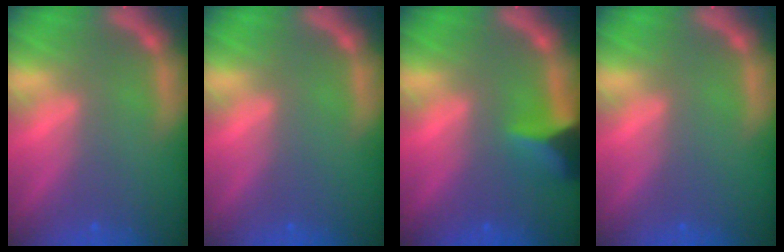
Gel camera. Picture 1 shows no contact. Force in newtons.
{"total": 0.0}
{"total": 4.4}
{"total": 0.0}